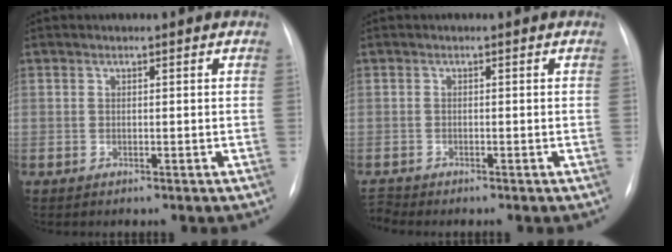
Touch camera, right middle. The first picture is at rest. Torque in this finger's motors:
{"motor_torque": [-0.14, -0.11, -0.06, -0.01]}